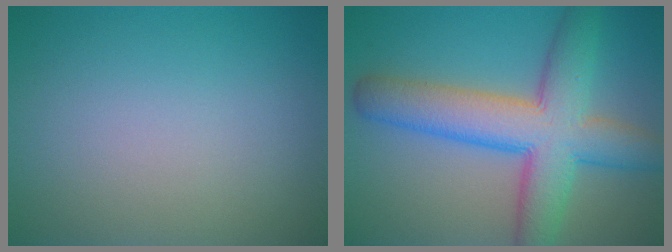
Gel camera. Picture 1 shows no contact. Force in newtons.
{"total": 9.1, "press": 9.1, "slide": 0.2}